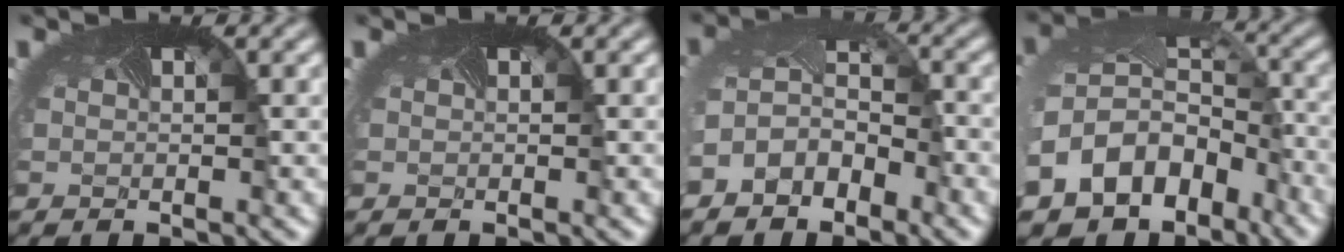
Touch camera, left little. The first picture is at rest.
{"total": 0.0}
{"total": 4.0, "force": [-2.3, 2.6, 2.0], "torque": [-0.057, -0.004, -0.049]}
{"total": 15.7, "force": [-8.4, 12.0, 5.8], "torque": [-0.152, -0.052, -0.119]}